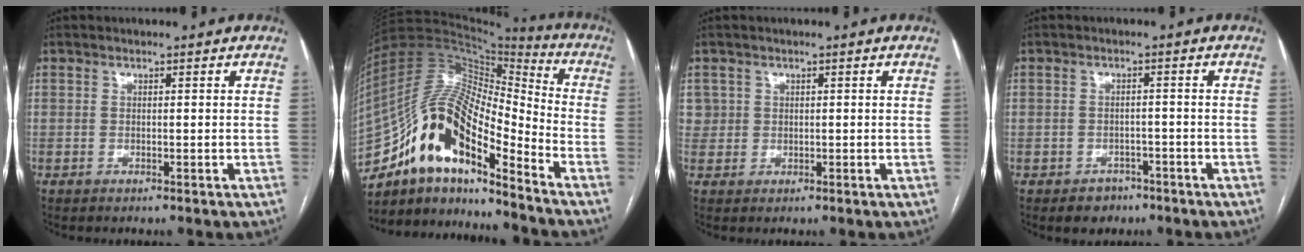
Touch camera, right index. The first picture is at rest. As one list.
[{"total": 17.8, "force": [-11.6, 4.8, 12.6], "torque": [-0.232, 0.033, -0.201]}, {"total": 2.2, "force": [0.7, 2.1, 0.0], "torque": [0.017, 0.007, 0.008]}, {"total": 3.5, "force": [-2.2, 2.6, 0.7], "torque": [-0.006, 0.009, -0.026]}]